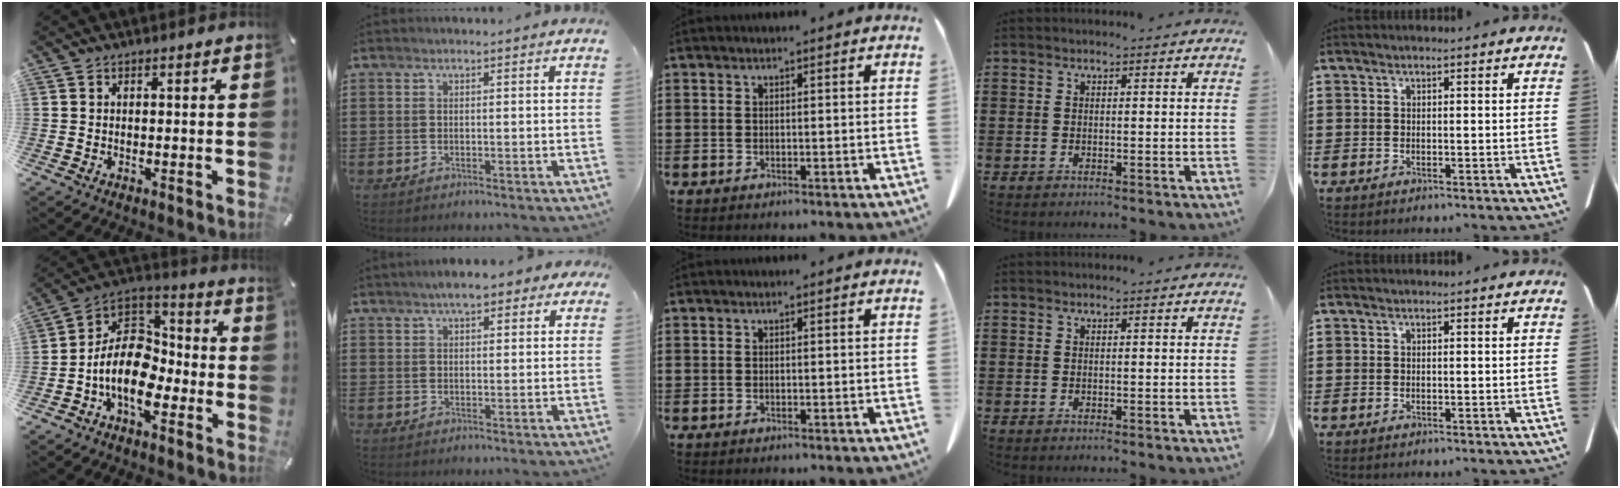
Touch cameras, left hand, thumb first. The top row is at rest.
{"thumb": {"total": 13.8, "force": [-5.5, 9.3, 8.6], "torque": [-0.183, 0.012, -0.102]}, "index": {"total": 4.6, "force": [3.2, 1.6, 2.9], "torque": [-0.057, 0.006, 0.054]}}